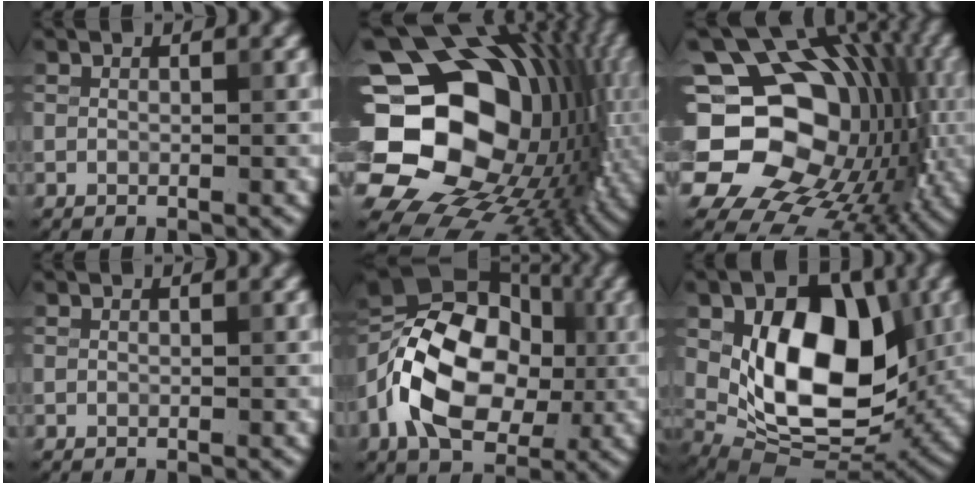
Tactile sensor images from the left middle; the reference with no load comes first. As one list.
[{"total": 20.8, "force": [-0.5, 16.7, 12.5], "torque": [-0.191, 0.001, -0.018]}, {"total": 17.6, "force": [-1.2, 14.1, 10.5], "torque": [-0.156, 0.011, -0.024]}, {"total": 0.0}, {"total": 12.9, "force": [-2.4, 8.9, 9.1], "torque": [-0.168, 0.014, -0.062]}, {"total": 12.1, "force": [1.5, 7.5, 9.4], "torque": [-0.141, -0.012, 0.025]}]